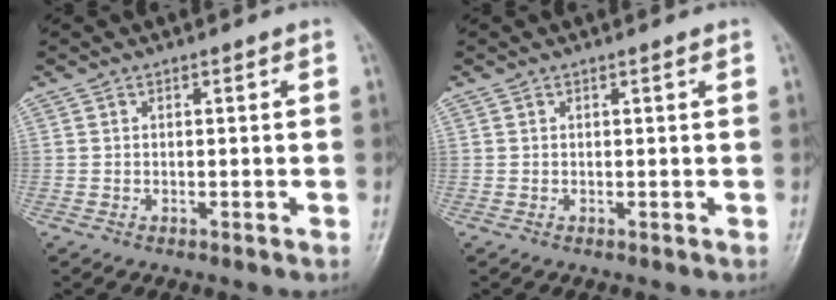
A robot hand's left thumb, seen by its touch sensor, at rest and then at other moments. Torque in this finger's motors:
{"motor_torque": [-0.04, 0.07, -0.11, 0.24, 0.01]}